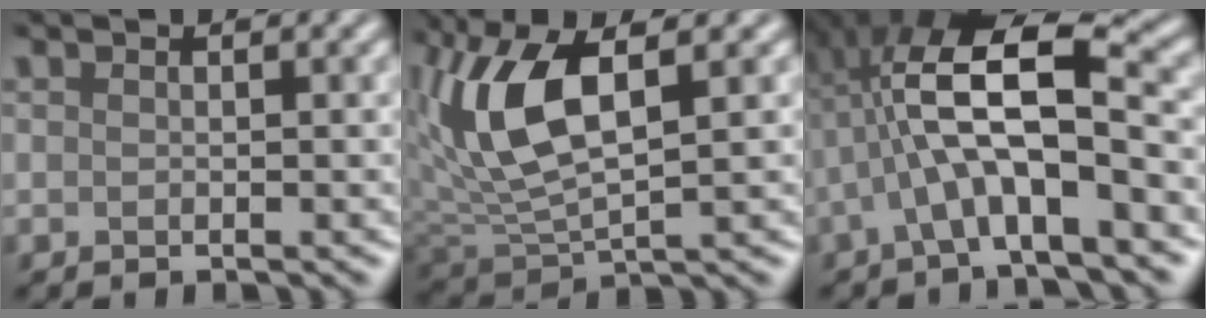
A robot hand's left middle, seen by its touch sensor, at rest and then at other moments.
{"total": 7.6, "force": [2.3, 3.1, 6.5], "torque": [-0.153, 0.013, 0.052]}
{"total": 8.3, "force": [-1.0, 2.6, 7.8], "torque": [-0.152, 0.031, -0.010]}